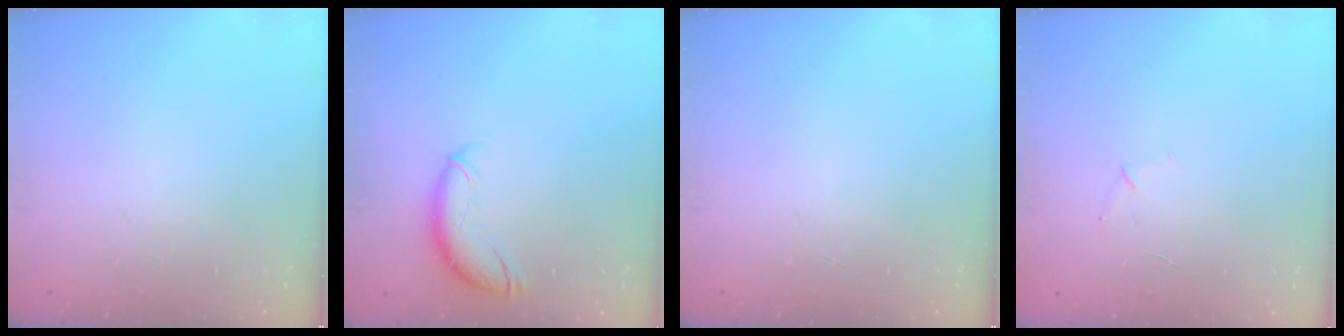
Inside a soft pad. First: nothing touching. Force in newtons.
{"total": 10.8, "press": 10.6, "slide": 1.8}
{"total": 0.0}
{"total": 3.8, "press": 3.7, "slide": 1.0}